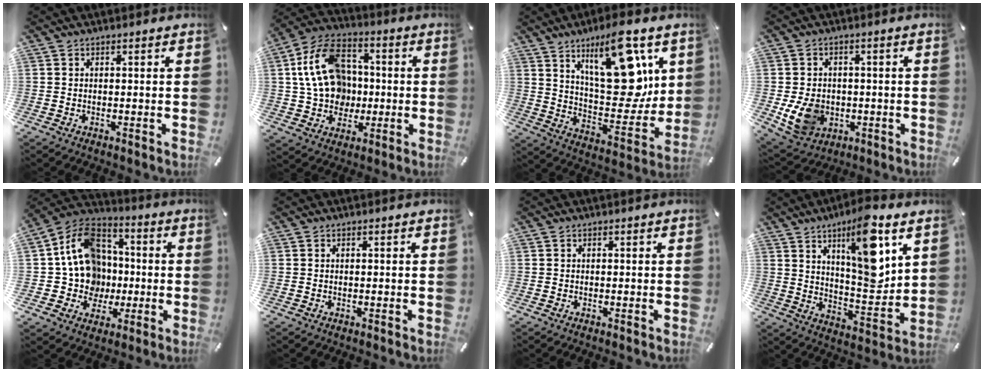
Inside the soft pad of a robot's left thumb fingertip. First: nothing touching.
{"total": 16.5, "force": [0.6, 13.5, 9.4], "torque": [-0.200, 0.019, 0.017]}
{"total": 20.7, "force": [10.2, 9.3, 15.4], "torque": [-0.219, -0.065, 0.167]}
{"total": 9.6, "force": [-1.6, 8.1, 4.9], "torque": [-0.101, 0.006, -0.028]}
{"total": 16.8, "force": [-0.8, 15.3, 7.0], "torque": [-0.134, 0.008, -0.003]}
{"total": 0.0}
{"total": 0.0}
{"total": 16.0, "force": [8.5, 5.1, 12.6], "torque": [-0.175, -0.053, 0.133]}